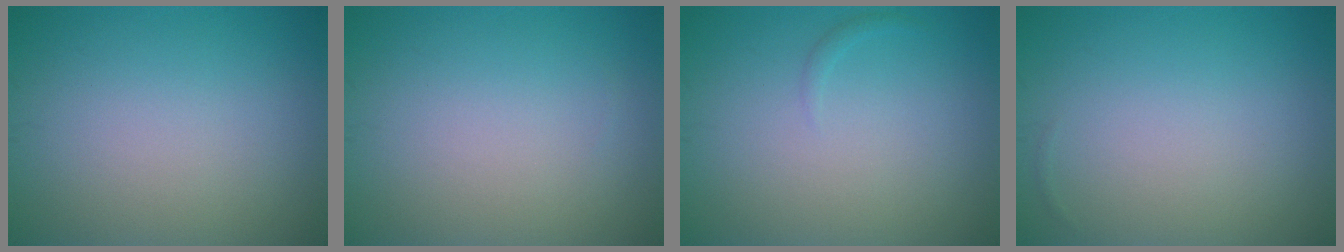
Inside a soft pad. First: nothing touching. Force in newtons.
{"total": 0.0}
{"total": 0.5, "press": 0.5, "slide": 0.1}
{"total": 0.0}